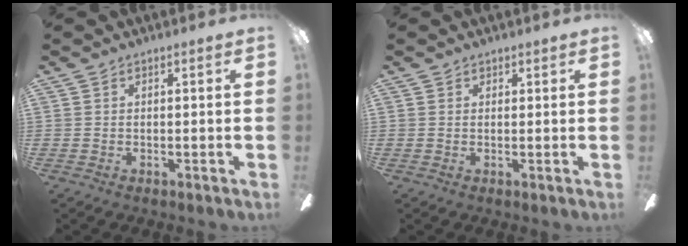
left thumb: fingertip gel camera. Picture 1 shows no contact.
{"total": 1.0, "force": [0.8, 0.6, 0.1], "torque": [0.006, -0.002, 0.013]}